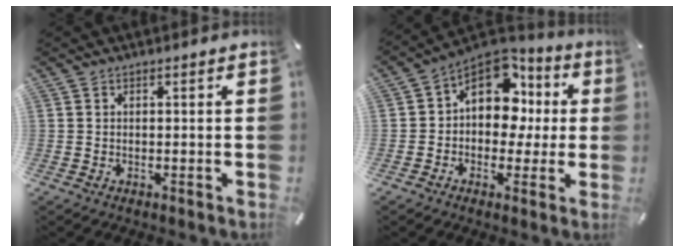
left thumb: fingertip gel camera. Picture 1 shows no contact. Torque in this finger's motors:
{"motor_torque": [1.89, 2.61, 0.44, 0.26, 0.08]}